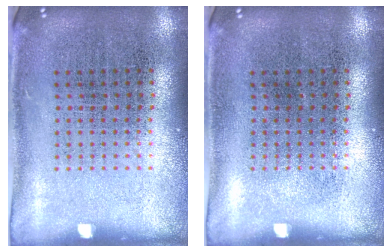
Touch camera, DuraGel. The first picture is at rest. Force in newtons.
{"total": 0.0}